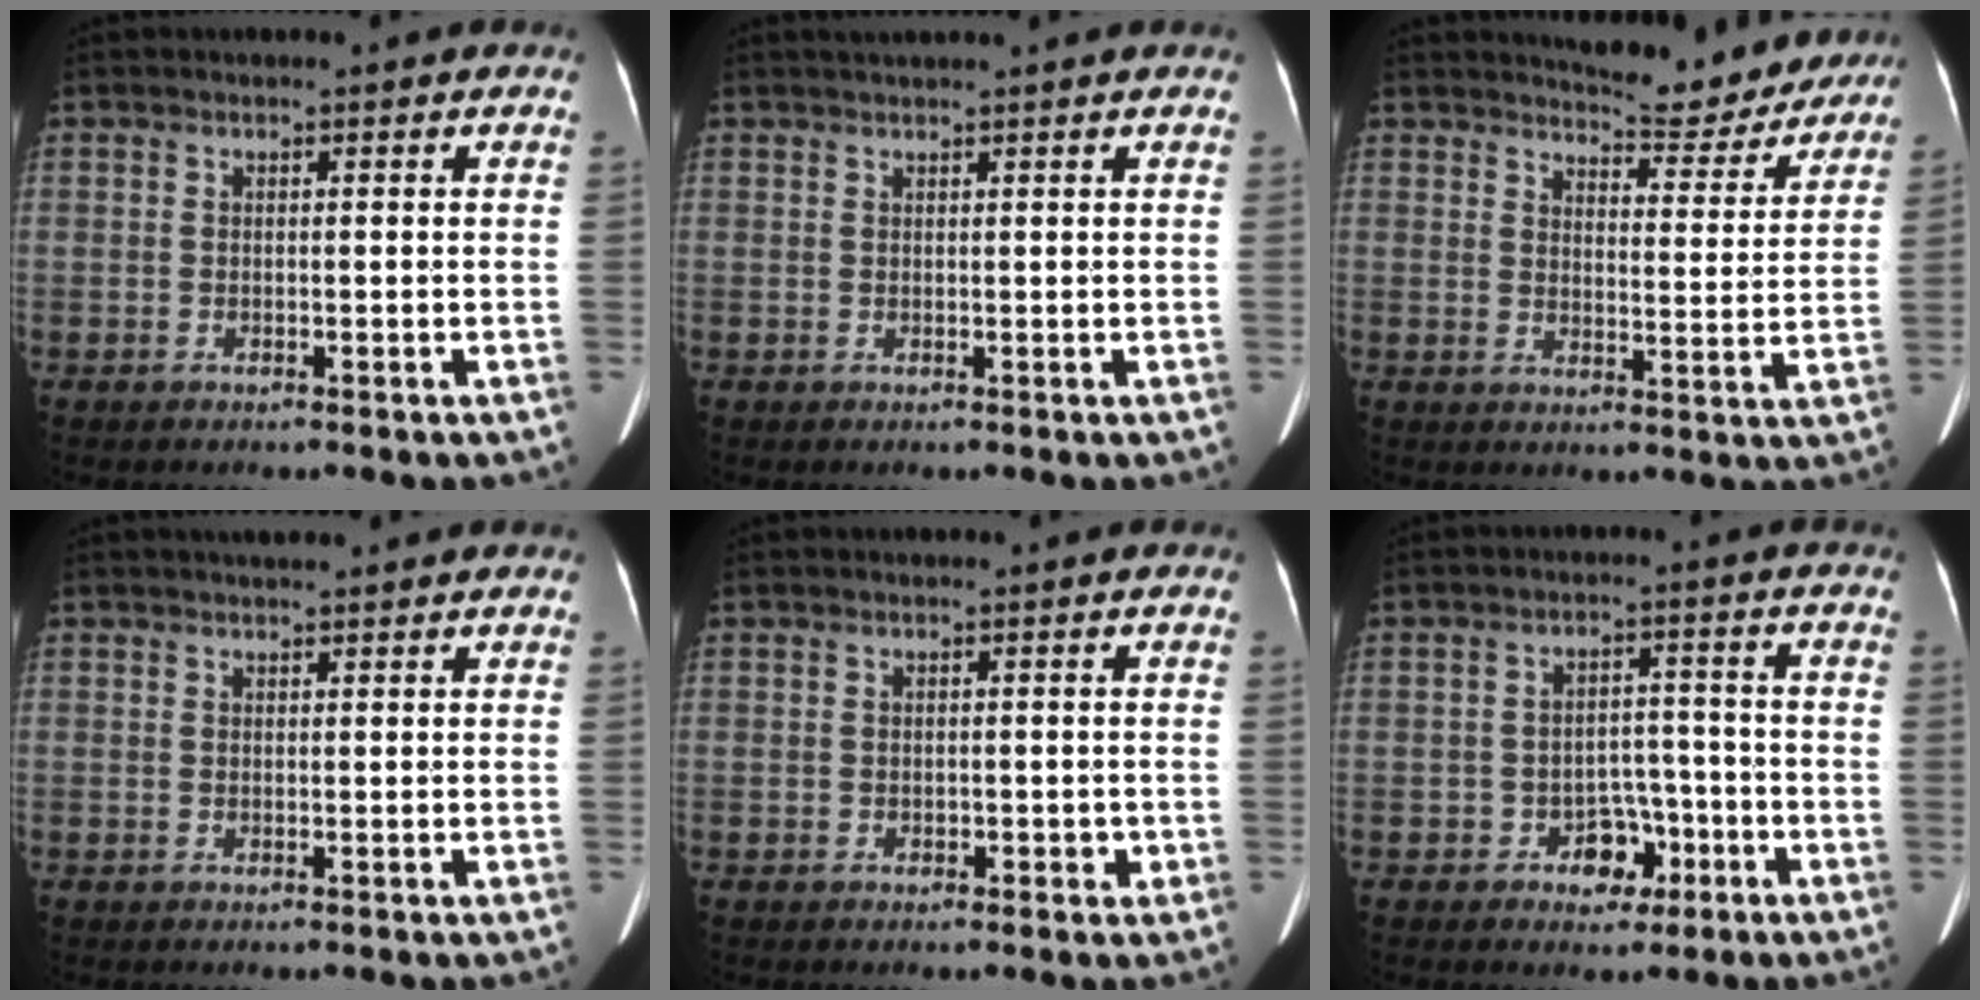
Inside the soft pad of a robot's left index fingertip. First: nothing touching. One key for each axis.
{"total": 3.3, "fx": 3.0, "fy": -0.6, "fz": 1.4, "tx": -0.014, "ty": 0.027, "tz": 0.046}
{"total": 11.1, "fx": 10.6, "fy": 2.2, "fz": 2.2, "tx": -0.021, "ty": -0.025, "tz": 0.126}
{"total": 3.0, "fx": 2.6, "fy": 0.5, "fz": 1.5, "tx": -0.019, "ty": 0.022, "tz": 0.038}
{"total": 1.2, "fx": -0.4, "fy": 0.9, "fz": 0.6, "tx": -0.010, "ty": 0.000, "tz": -0.004}
{"total": 4.9, "fx": -2.6, "fy": 3.4, "fz": 2.4, "tx": -0.034, "ty": 0.015, "tz": -0.034}